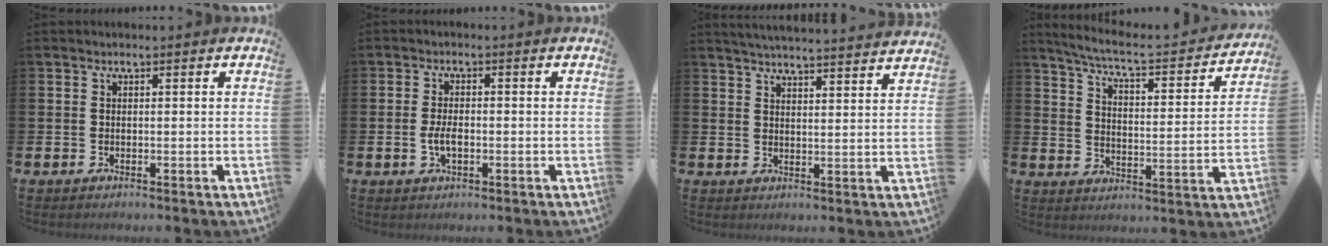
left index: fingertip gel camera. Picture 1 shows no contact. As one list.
[{"total": 2.9, "force": [-0.5, 1.4, 2.5], "torque": [-0.036, -0.001, -0.013]}, {"total": 4.6, "force": [4.6, -0.5, 0.4], "torque": [-0.010, -0.037, 0.080]}, {"total": 6.1, "force": [5.5, 0.9, 2.6], "torque": [-0.072, -0.042, 0.085]}]